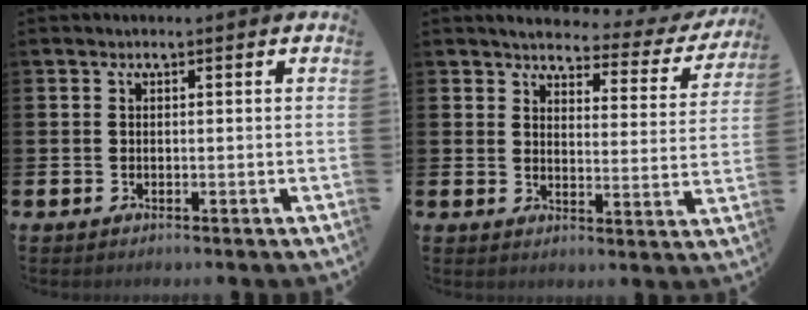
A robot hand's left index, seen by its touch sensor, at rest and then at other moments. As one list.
[{"total": 3.3, "force": [3.0, 0.9, 1.0], "torque": [-0.032, -0.028, 0.042]}]